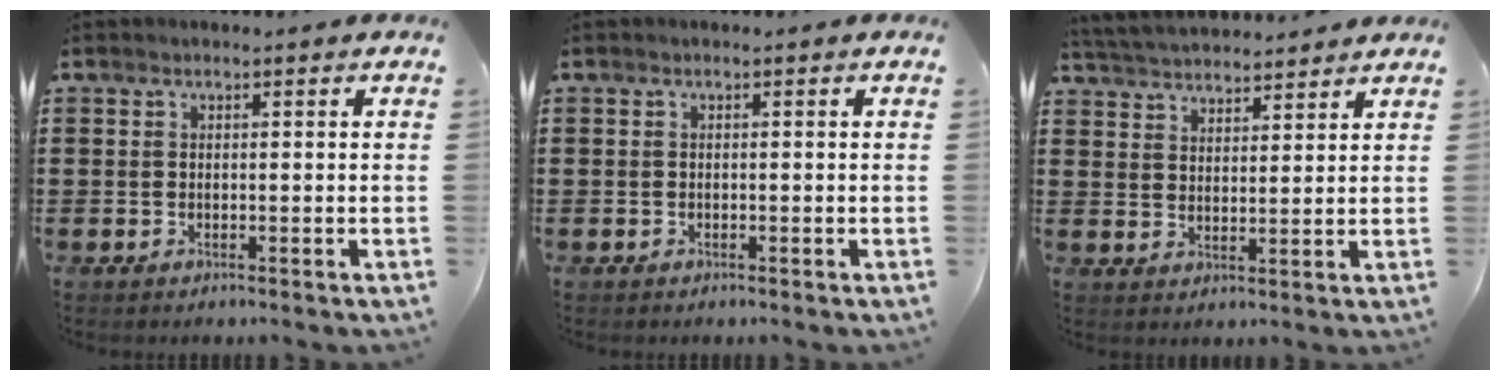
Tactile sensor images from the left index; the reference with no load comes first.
{"total": 0.0}
{"total": 4.0, "force": [3.9, 0.2, 0.1], "torque": [-0.018, -0.016, 0.071]}